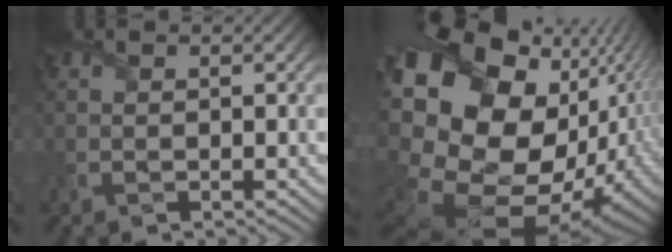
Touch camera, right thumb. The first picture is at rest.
{"total": 22.4, "force": [-0.8, 17.4, 14.1], "torque": [-0.323, -0.041, -0.022]}